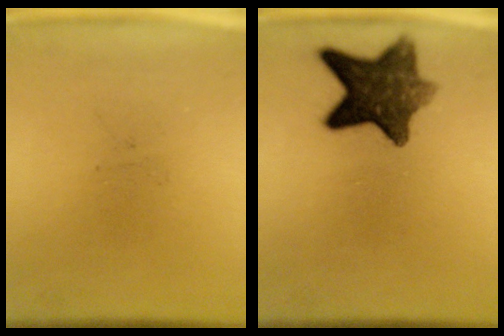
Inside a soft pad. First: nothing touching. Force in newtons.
{"total": 10.3}